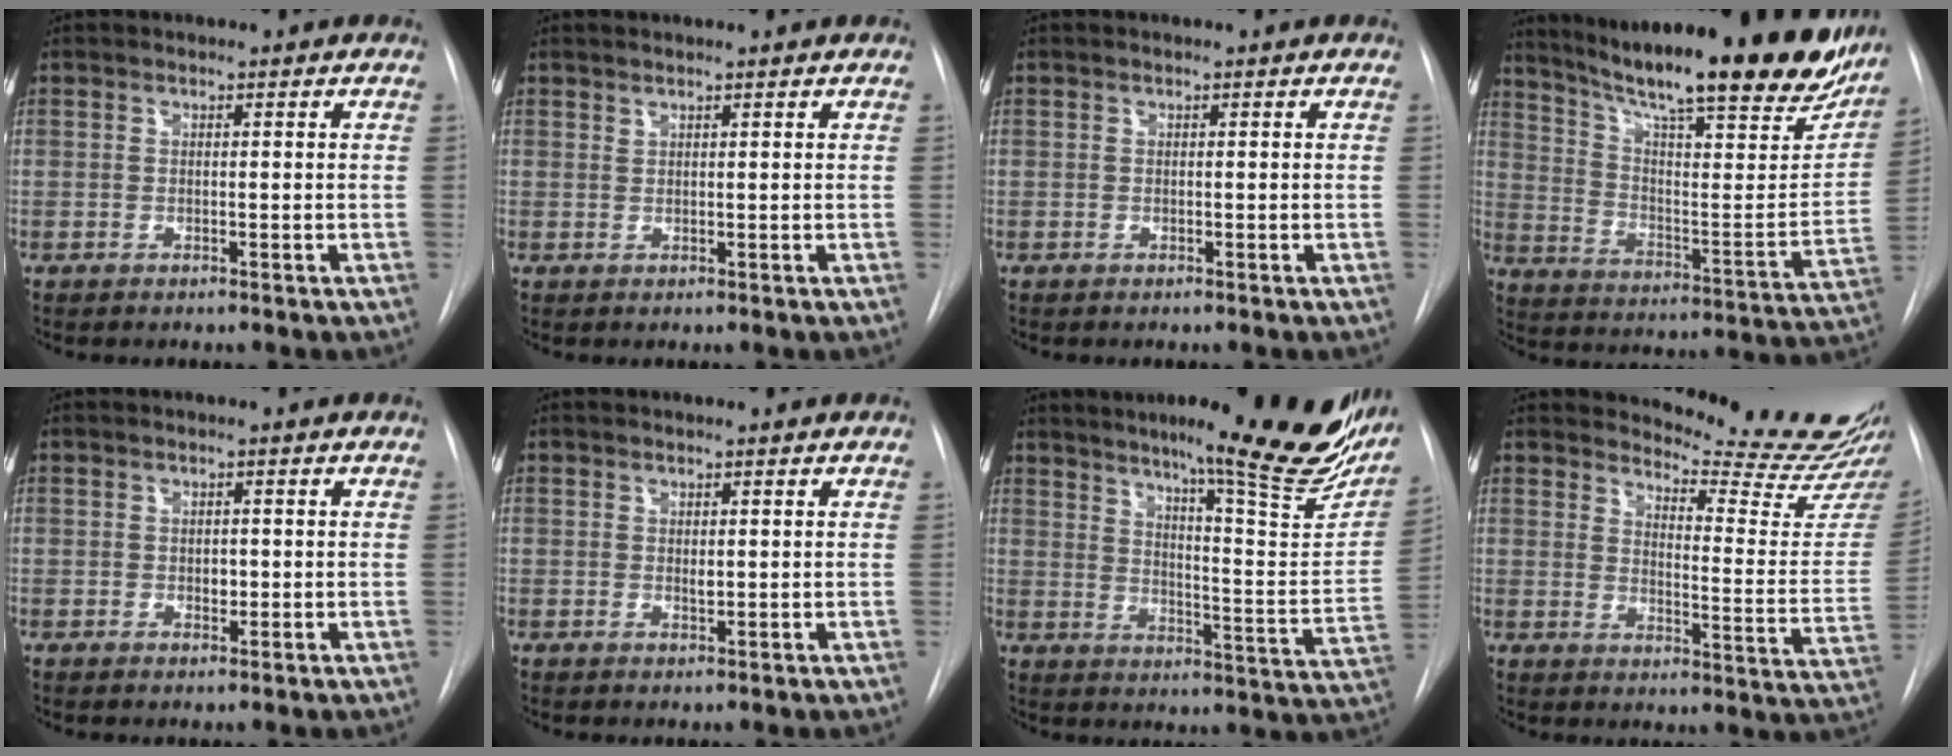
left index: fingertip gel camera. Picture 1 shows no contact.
{"total": 1.4, "force": [1.4, -0.2, 0.3], "torque": [-0.006, 0.006, 0.024]}
{"total": 0.0}
{"total": 30.6, "force": [24.8, 4.8, 17.3], "torque": [-0.266, -0.066, 0.330]}
{"total": 1.2, "force": [-0.2, 0.8, 0.8], "torque": [-0.011, -0.002, -0.001]}
{"total": 0.8, "force": [0.2, 0.3, 0.7], "torque": [-0.011, -0.006, 0.004]}
{"total": 25.6, "force": [19.4, 2.2, 16.6], "torque": [-0.220, -0.058, 0.247]}
{"total": 16.4, "force": [16.0, -1.1, 3.7], "torque": [-0.059, -0.136, 0.187]}